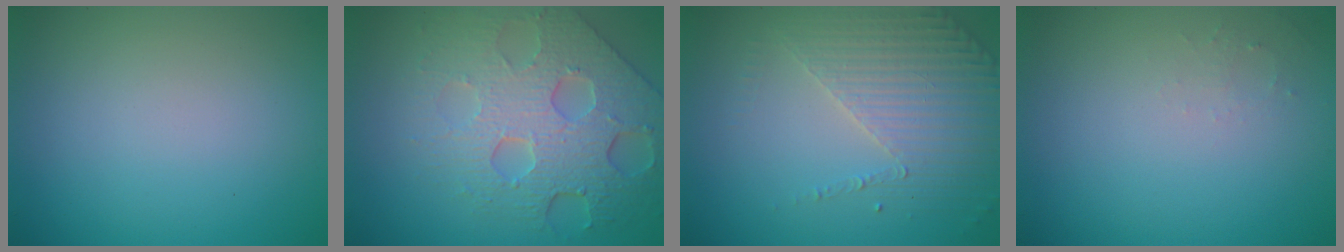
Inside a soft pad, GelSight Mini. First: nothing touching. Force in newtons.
{"total": 8.1, "press": 5.5, "slide": 6.0}
{"total": 4.3, "press": 3.2, "slide": 2.9}
{"total": 0.8, "press": 0.8, "slide": 0.3}